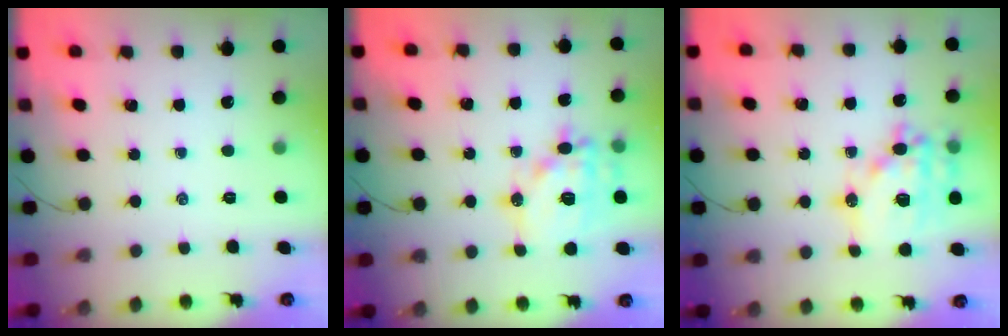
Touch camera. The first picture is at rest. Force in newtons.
{"total": 16.0, "press": 15.8, "slide": 2.4}
{"total": 17.9, "press": 17.6, "slide": 3.4}